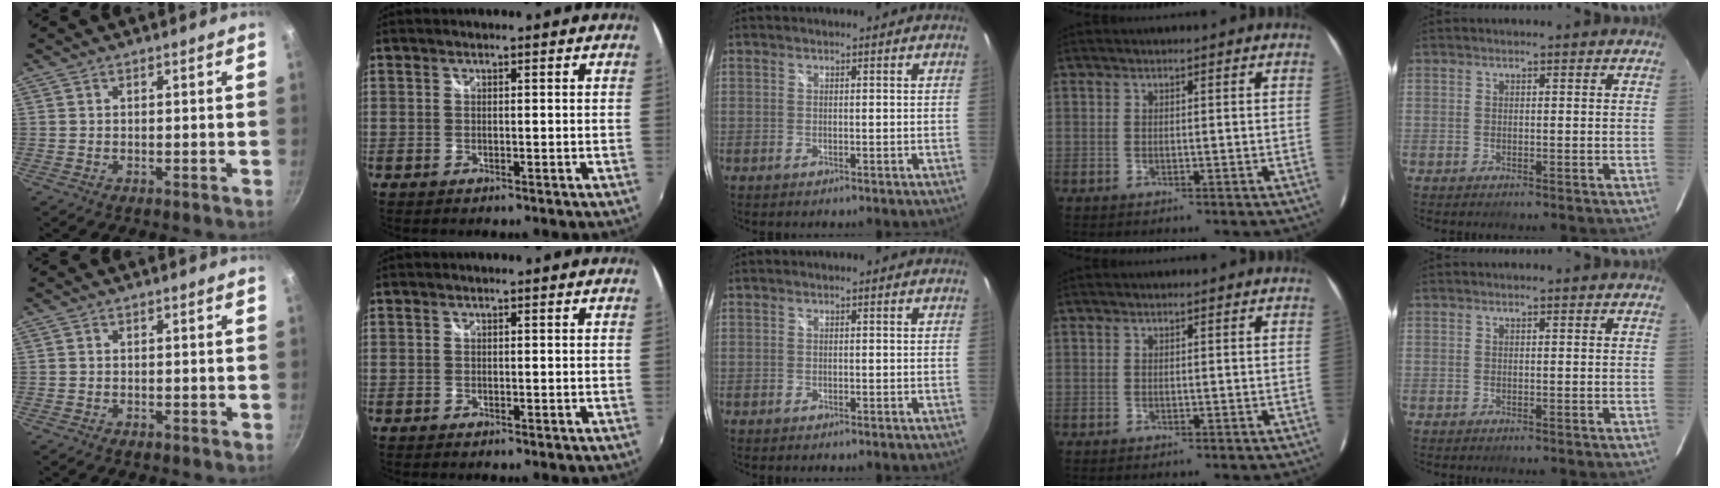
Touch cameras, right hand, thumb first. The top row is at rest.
{"thumb": {"total": 0.8, "force": [-0.5, 0.5, 0.4], "torque": [-0.003, 0.001, -0.008]}}